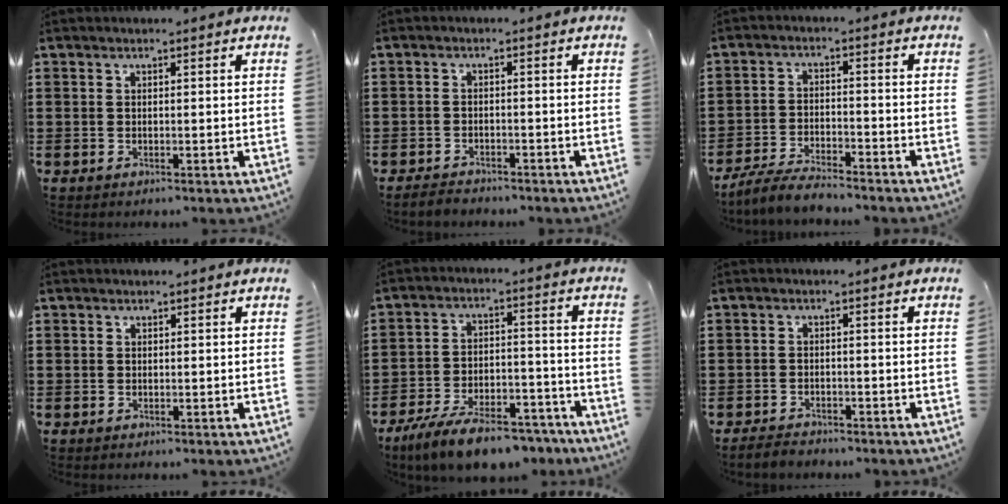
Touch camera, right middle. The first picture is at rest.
{"total": 2.2, "force": [-2.1, 0.8, -0.1], "torque": [-0.003, 0.002, -0.047]}
{"total": 4.8, "force": [-4.5, 0.7, 1.5], "torque": [-0.040, -0.002, -0.093]}
{"total": 0.7, "force": [-0.2, 0.7, 0.0], "torque": [0.000, 0.005, -0.005]}
{"total": 10.6, "force": [-9.1, 2.4, 4.9], "torque": [-0.083, 0.029, -0.172]}
{"total": 2.5, "force": [-2.4, 0.8, -0.1], "torque": [-0.003, 0.001, -0.052]}